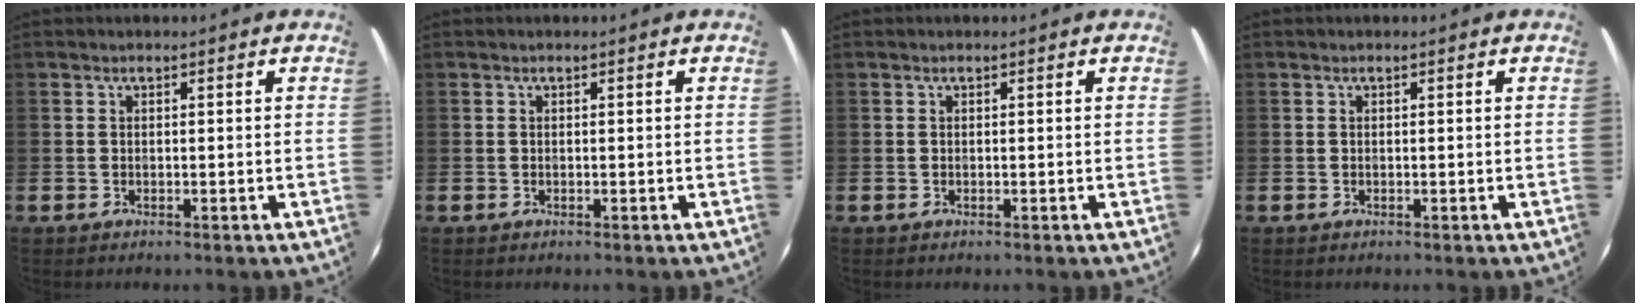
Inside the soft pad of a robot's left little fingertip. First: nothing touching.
{"total": 0.0}
{"total": 0.0}
{"total": 0.0}